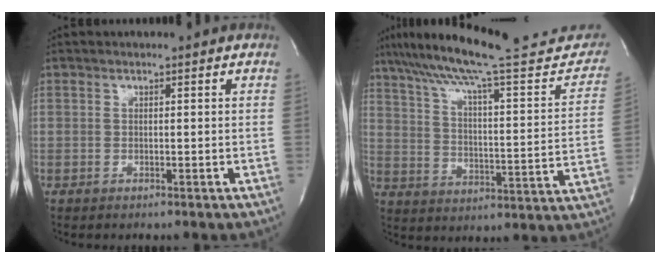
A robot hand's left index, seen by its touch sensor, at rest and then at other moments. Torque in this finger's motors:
{"motor_torque": [-0.19, -0.19, 0.41, 0.13]}